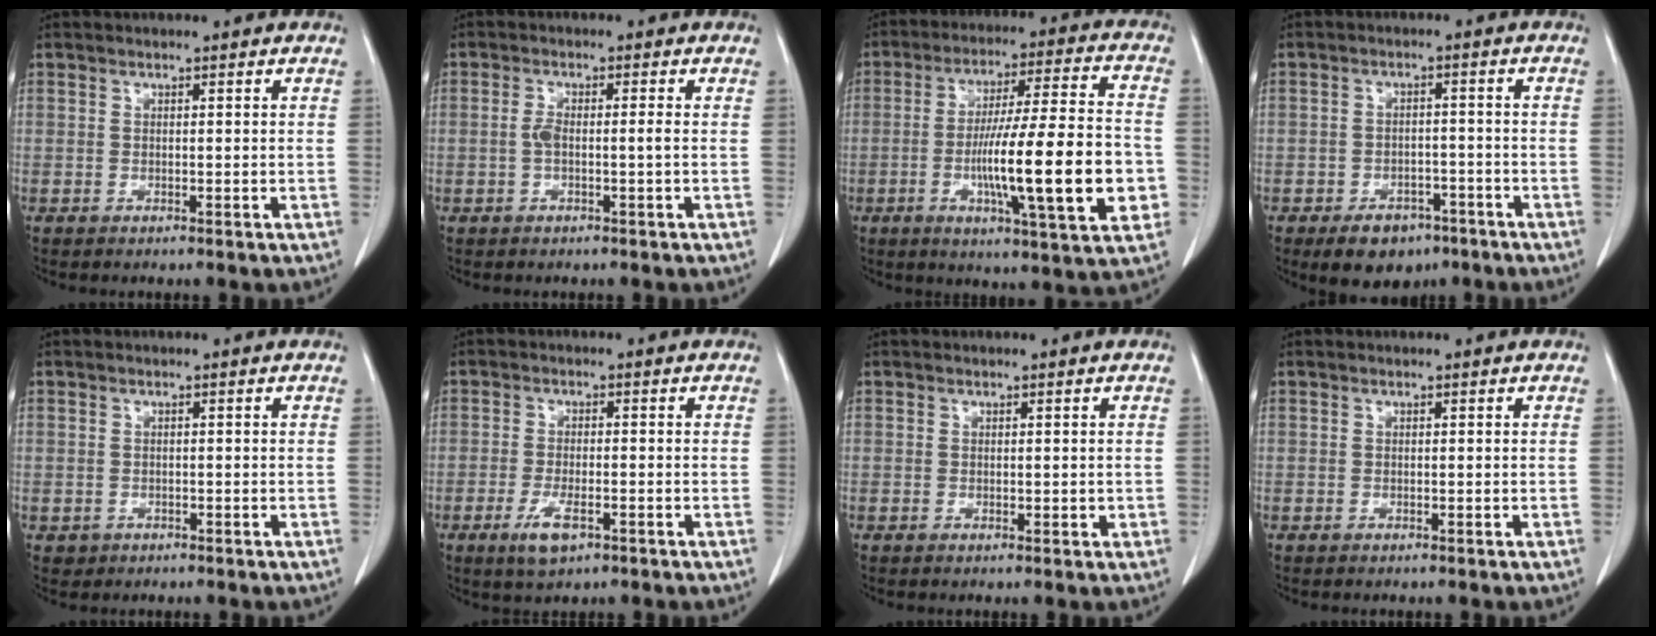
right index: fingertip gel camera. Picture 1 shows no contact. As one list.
[{"total": 2.3, "force": [-0.3, 0.3, 2.3], "torque": [-0.045, 0.007, -0.003]}, {"total": 19.1, "force": [-4.1, 1.5, 18.6], "torque": [-0.277, 0.002, -0.058]}, {"total": 6.8, "force": [-4.4, 4.1, 3.0], "torque": [-0.044, 0.004, -0.060]}, {"total": 1.3, "force": [-0.5, 1.2, 0.0], "torque": [-0.006, 0.003, -0.003]}, {"total": 4.5, "force": [-2.2, 1.4, 3.6], "torque": [-0.078, -0.008, -0.034]}, {"total": 0.8, "force": [0.1, 0.6, 0.5], "torque": [-0.005, 0.000, 0.004]}, {"total": 0.0}]